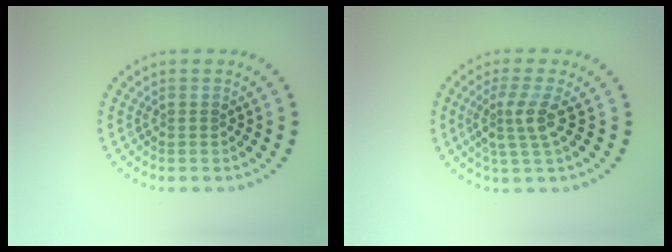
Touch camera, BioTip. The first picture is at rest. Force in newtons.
{"total": 2.7, "press": 2.0, "slide": 1.8}